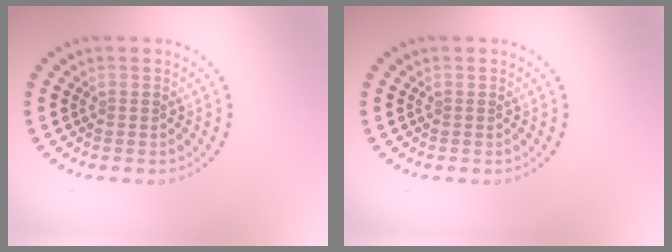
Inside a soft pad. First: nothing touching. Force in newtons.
{"total": 0.0}